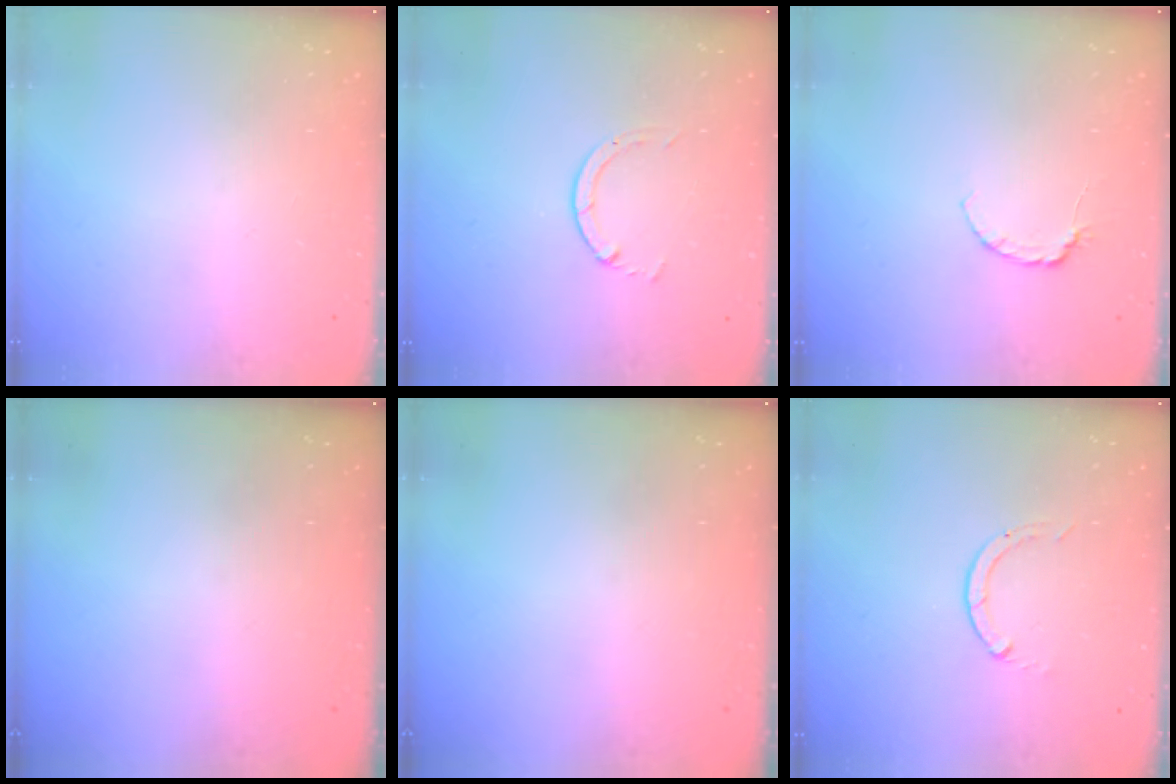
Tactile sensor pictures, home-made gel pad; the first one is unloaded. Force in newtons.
{"total": 1.3, "press": 1.2, "slide": 0.3}
{"total": 4.0, "press": 4.0, "slide": 0.5}
{"total": 0.0}
{"total": 0.0}
{"total": 0.0}